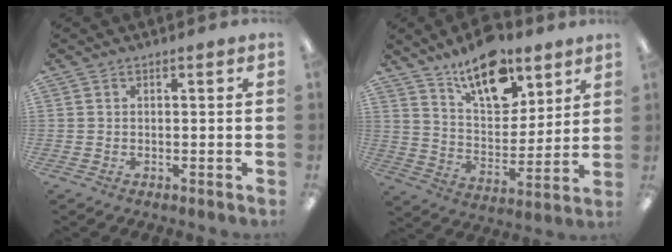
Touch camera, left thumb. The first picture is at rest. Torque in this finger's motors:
{"motor_torque": [0.45, 0.34, 1.25, -1.52, 0.07]}